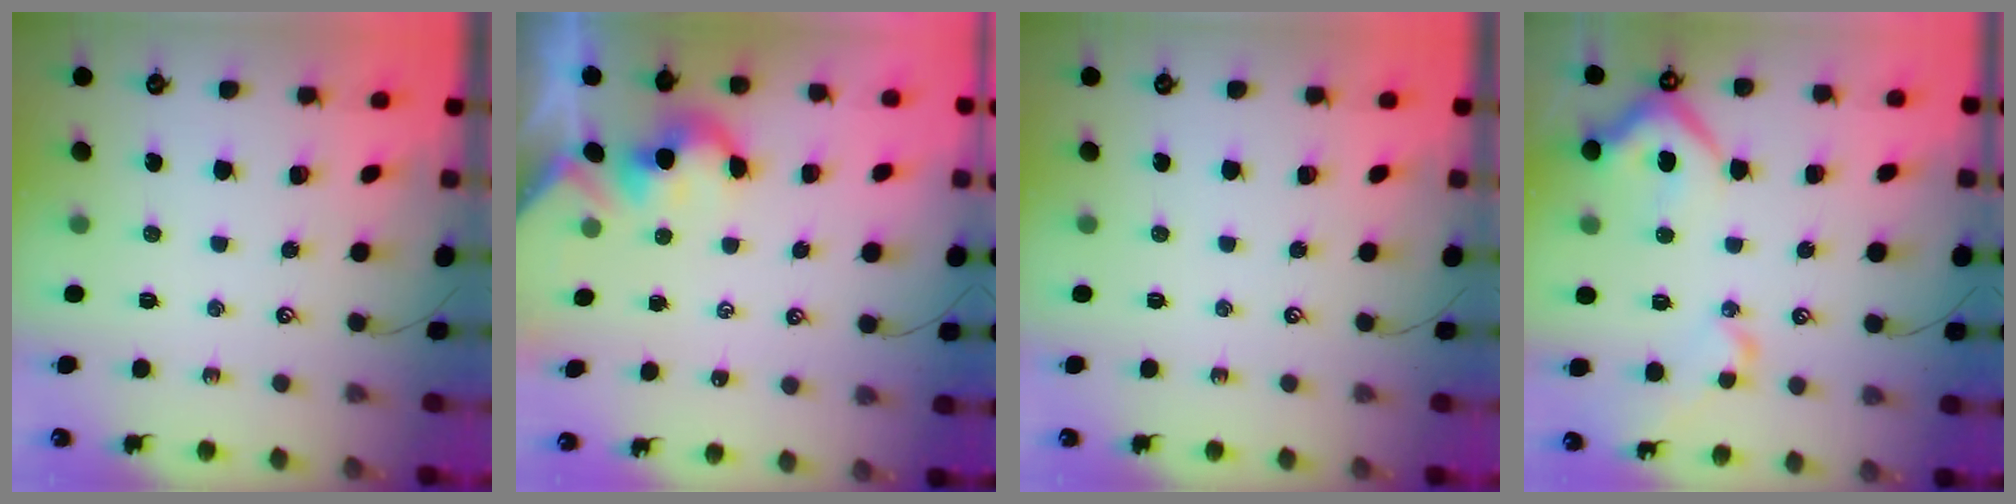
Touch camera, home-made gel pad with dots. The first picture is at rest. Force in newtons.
{"total": 2.2, "press": 2.2, "slide": 0.4}
{"total": 0.0}
{"total": 10.9, "press": 10.7, "slide": 1.8}